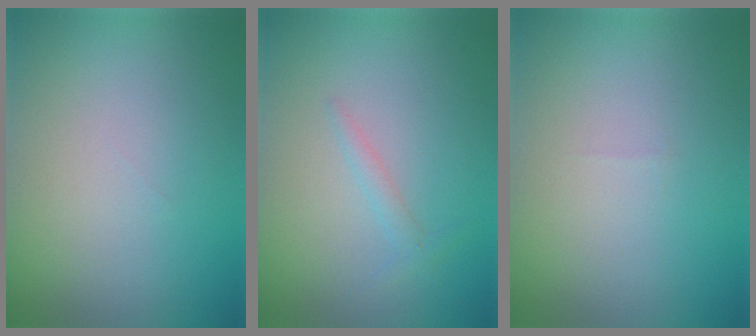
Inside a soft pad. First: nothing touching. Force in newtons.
{"total": 0.9, "press": 0.9, "slide": 0.1}
{"total": 0.0}